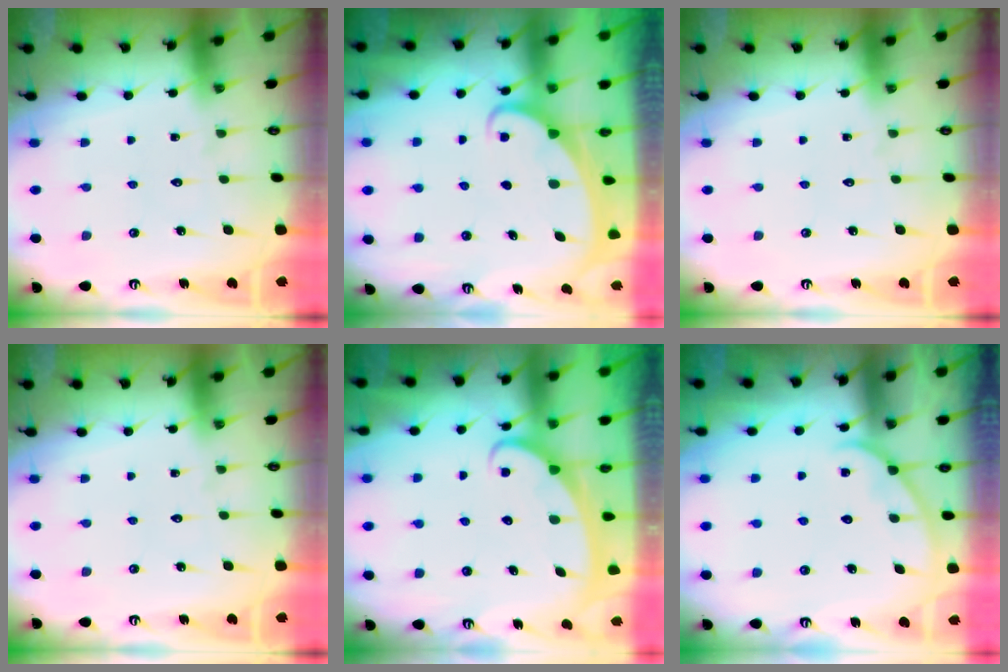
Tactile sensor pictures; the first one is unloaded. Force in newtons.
{"total": 2.0, "press": 2.0, "slide": 0.2}
{"total": 0.0}
{"total": 0.0}
{"total": 2.6, "press": 2.6, "slide": 0.3}
{"total": 3.2, "press": 3.2, "slide": 0.4}